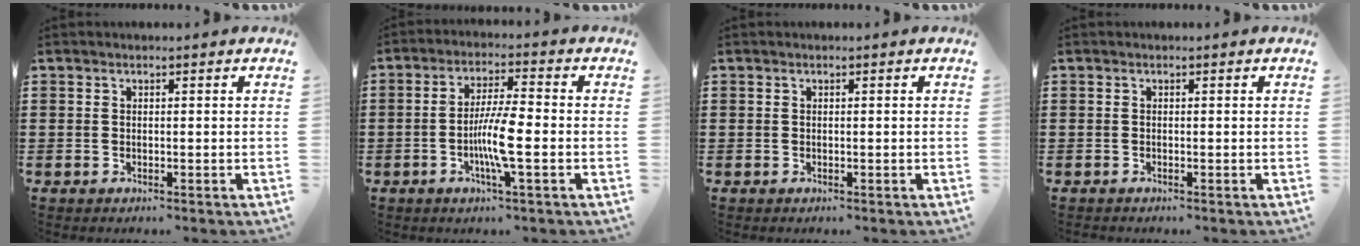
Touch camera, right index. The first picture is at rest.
{"total": 7.6, "force": [-1.9, 1.0, 7.3], "torque": [-0.143, -0.008, -0.040]}
{"total": 0.0}
{"total": 0.0}